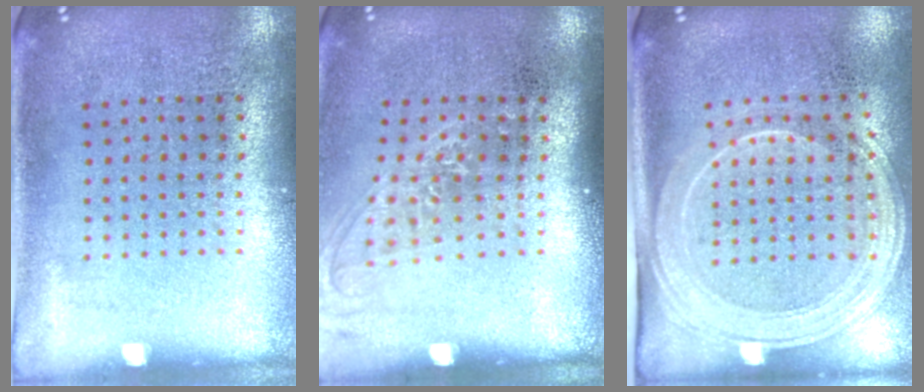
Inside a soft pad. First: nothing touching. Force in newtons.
{"total": 1.4, "press": 1.1, "slide": 0.8}
{"total": 2.2, "press": 1.8, "slide": 1.2}